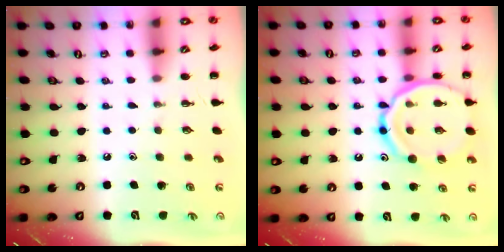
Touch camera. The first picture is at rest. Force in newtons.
{"total": 17.8, "press": 17.7, "slide": 1.9}